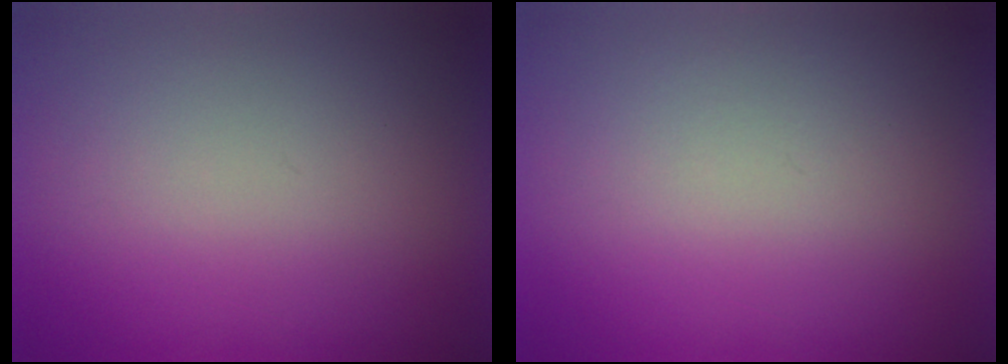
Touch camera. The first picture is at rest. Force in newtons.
{"total": 1.3}